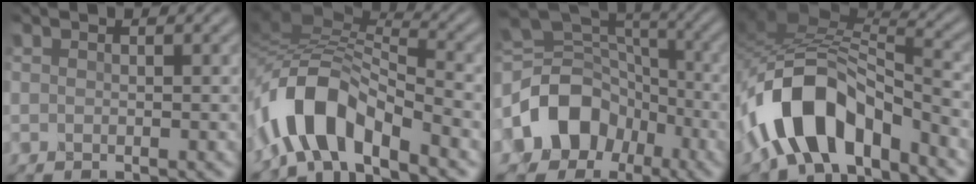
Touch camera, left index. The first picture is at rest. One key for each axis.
{"total": 8.5, "fx": -4.3, "fy": 3.4, "fz": 6.5, "tx": -0.116, "ty": 0.020, "tz": -0.088}
{"total": 9.9, "fx": -3.4, "fy": 7.6, "fz": 5.4, "tx": -0.115, "ty": 0.006, "tz": -0.065}
{"total": 9.7, "fx": -5.5, "fy": 4.7, "fz": 6.5, "tx": -0.110, "ty": 0.014, "tz": -0.099}